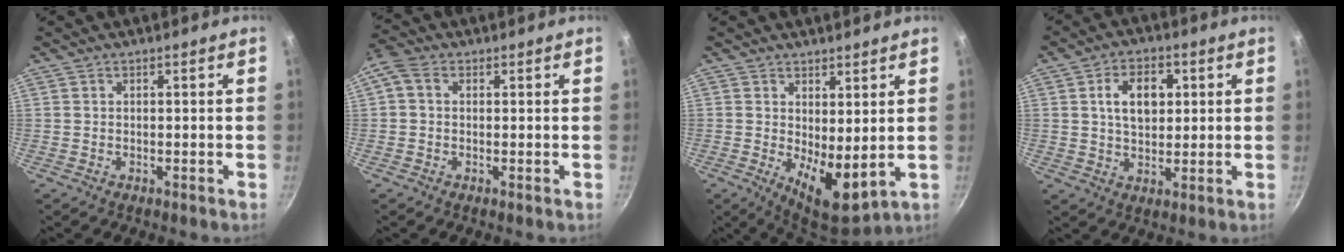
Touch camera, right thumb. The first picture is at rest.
{"total": 4.3, "force": [0.8, 3.2, 2.8], "torque": [-0.067, 0.018, 0.005]}
{"total": 8.8, "force": [1.0, 3.8, 7.9], "torque": [-0.103, -0.031, 0.027]}
{"total": 8.3, "force": [1.9, 5.5, 6.0], "torque": [-0.077, 0.002, 0.028]}